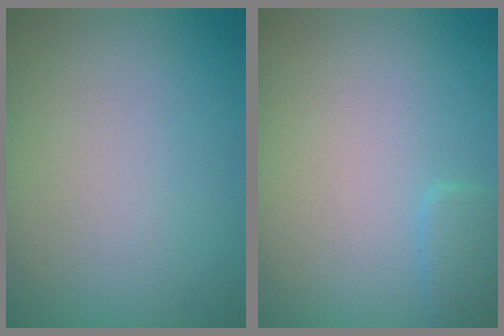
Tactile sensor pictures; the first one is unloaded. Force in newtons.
{"total": 1.4, "press": 1.4, "slide": 0.1}